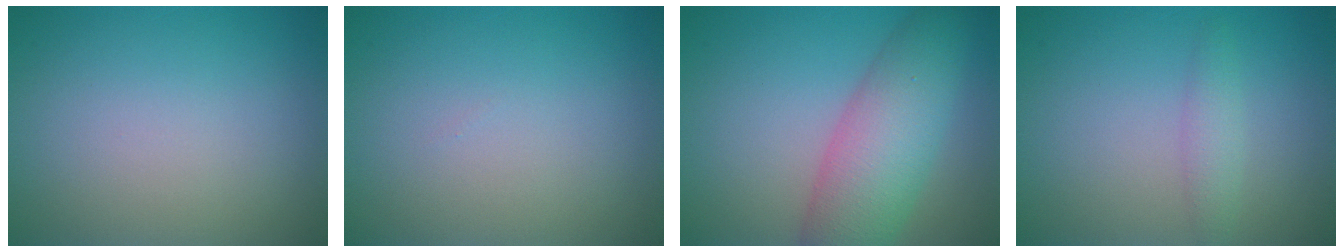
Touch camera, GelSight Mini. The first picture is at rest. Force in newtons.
{"total": 0.0}
{"total": 7.2, "press": 7.2, "slide": 0.2}
{"total": 1.6, "press": 1.6, "slide": 0.1}